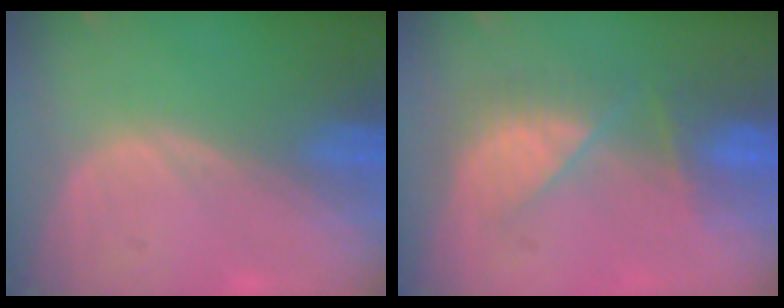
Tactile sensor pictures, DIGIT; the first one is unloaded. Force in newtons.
{"total": 7.7, "press": 7.0, "slide": 3.2}